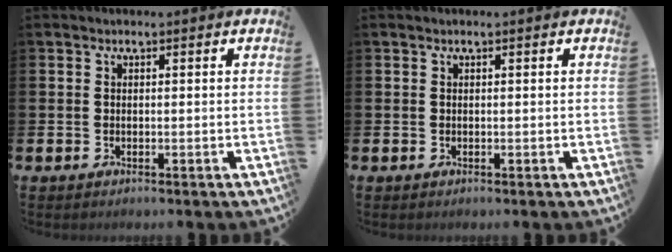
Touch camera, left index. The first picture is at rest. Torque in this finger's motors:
{"motor_torque": [0.08, 0.07, 0.03, 0.02]}